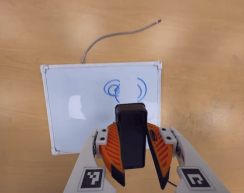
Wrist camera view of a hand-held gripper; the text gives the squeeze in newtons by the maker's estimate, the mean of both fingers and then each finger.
{"total": 7.7, "left": 8.1, "right": 7.3}